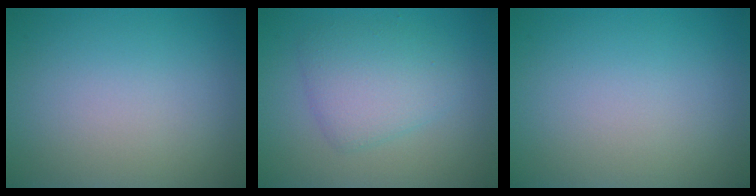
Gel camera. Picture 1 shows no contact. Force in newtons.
{"total": 3.7, "press": 3.7, "slide": 0.1}
{"total": 0.0}